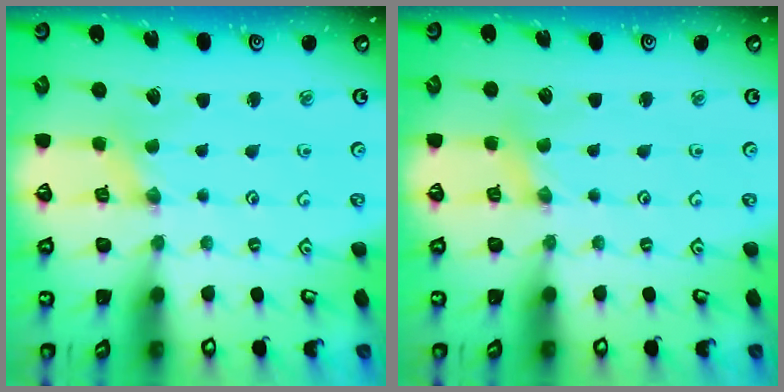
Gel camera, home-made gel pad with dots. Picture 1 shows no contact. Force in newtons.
{"total": 1.4, "press": 1.3, "slide": 0.3}